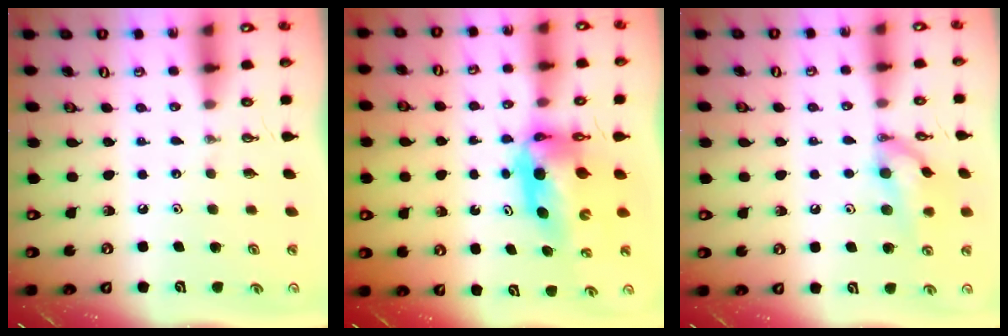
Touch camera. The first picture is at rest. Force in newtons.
{"total": 8.3, "press": 8.2, "slide": 0.9}
{"total": 12.7, "press": 12.3, "slide": 3.2}